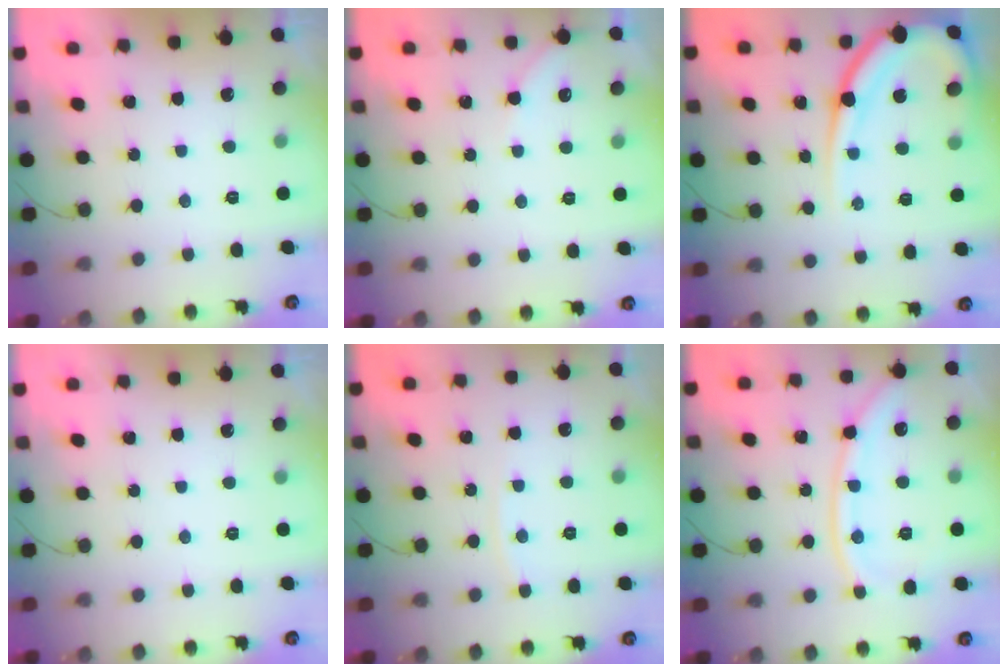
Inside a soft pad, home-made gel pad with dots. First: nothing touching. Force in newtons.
{"total": 3.3, "press": 3.2, "slide": 0.5}
{"total": 14.1, "press": 14.0, "slide": 1.4}
{"total": 0.0}
{"total": 4.9, "press": 4.8, "slide": 0.7}
{"total": 11.3, "press": 11.2, "slide": 1.5}